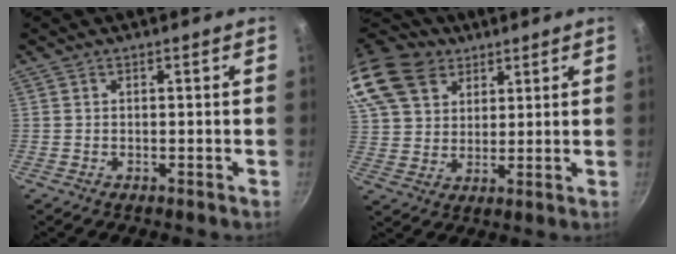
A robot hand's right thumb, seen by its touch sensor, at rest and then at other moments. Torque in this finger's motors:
{"motor_torque": [-0.15, 3.06, 0.57, -0.37, 0.16]}